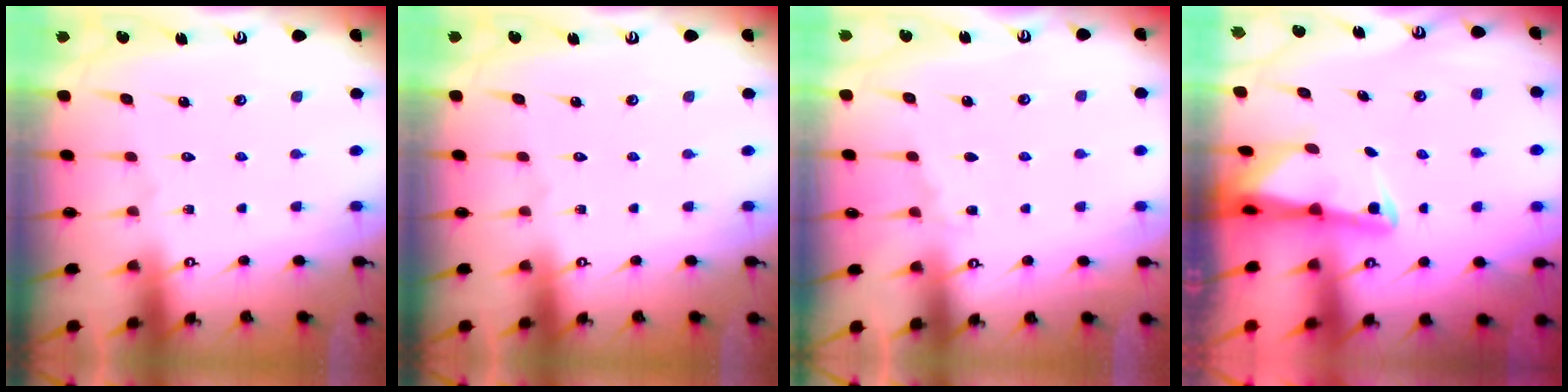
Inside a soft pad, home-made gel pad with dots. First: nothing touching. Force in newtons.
{"total": 0.0}
{"total": 3.4, "press": 3.4, "slide": 0.6}
{"total": 2.4, "press": 2.4, "slide": 0.5}